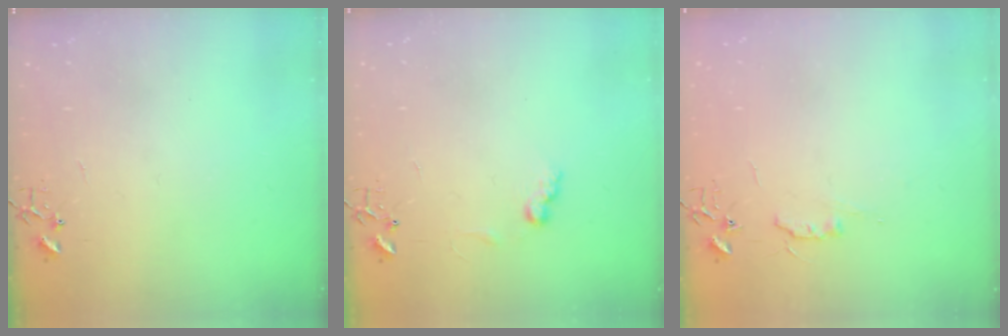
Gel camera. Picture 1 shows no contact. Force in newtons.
{"total": 6.2, "press": 6.1, "slide": 0.9}
{"total": 5.0, "press": 4.9, "slide": 0.7}